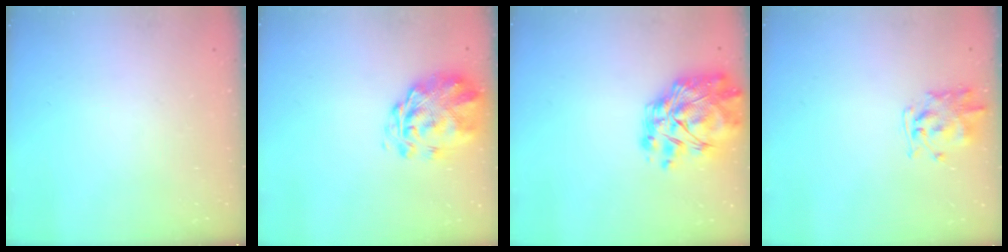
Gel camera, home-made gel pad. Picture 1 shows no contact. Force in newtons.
{"total": 2.8, "press": 2.5, "slide": 1.3}
{"total": 14.7, "press": 13.7, "slide": 5.6}
{"total": 1.7, "press": 1.6, "slide": 0.1}